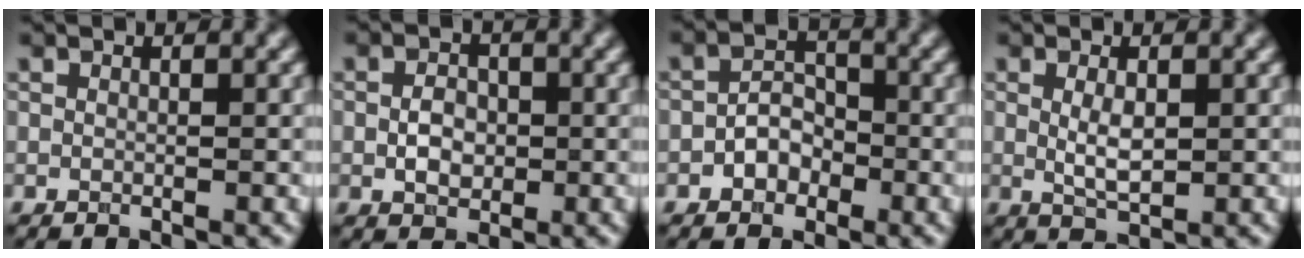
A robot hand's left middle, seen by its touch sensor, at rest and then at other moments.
{"total": 2.7, "force": [-0.3, 1.9, 1.9], "torque": [-0.034, 0.001, -0.008]}
{"total": 2.7, "force": [-1.1, 2.0, 1.4], "torque": [-0.021, 0.005, -0.023]}
{"total": 2.3, "force": [0.3, 0.9, 2.1], "torque": [-0.047, -0.003, 0.008]}